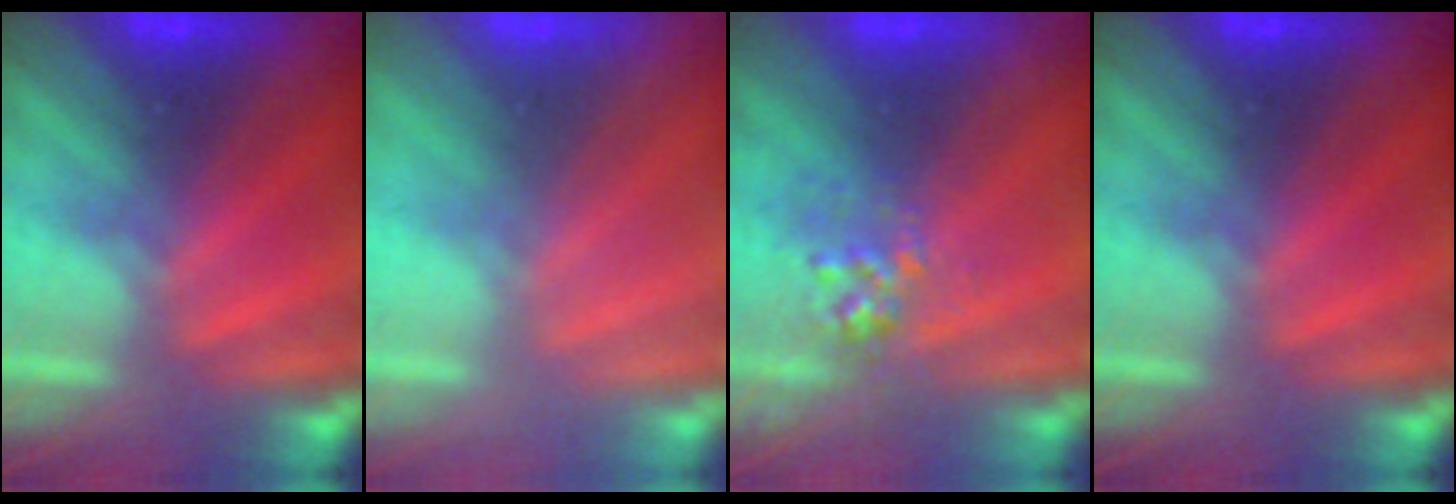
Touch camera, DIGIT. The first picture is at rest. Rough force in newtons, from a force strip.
{"total": 3.1}
{"total": 2.9}
{"total": 0.0}